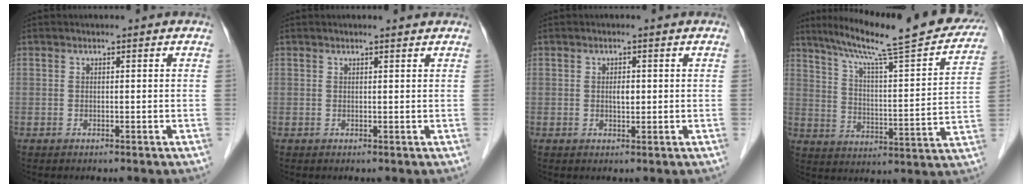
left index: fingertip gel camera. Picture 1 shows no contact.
{"total": 1.2, "force": [1.1, -0.2, 0.3], "torque": [-0.011, 0.001, 0.016]}
{"total": 1.4, "force": [0.1, 0.6, 1.3], "torque": [-0.021, -0.001, 0.003]}
{"total": 24.8, "force": [20.9, 2.3, 13.0], "torque": [-0.201, -0.020, 0.284]}